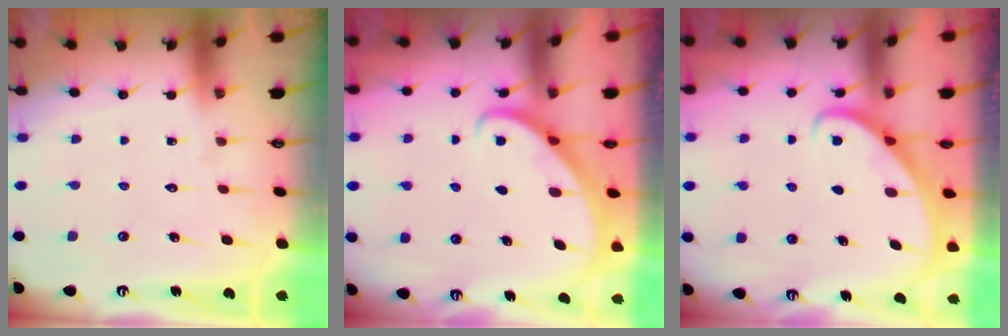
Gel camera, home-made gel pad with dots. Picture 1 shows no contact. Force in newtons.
{"total": 2.8, "press": 2.8, "slide": 0.2}
{"total": 2.9, "press": 2.9, "slide": 0.2}